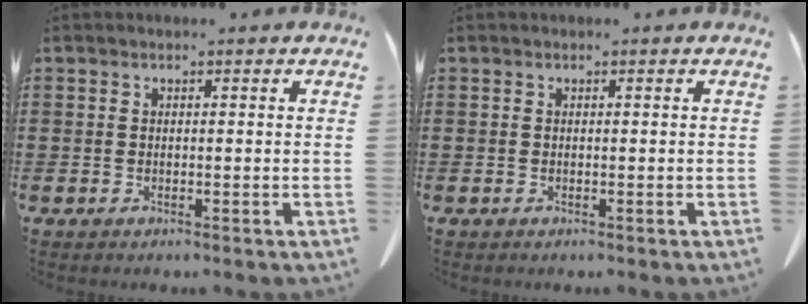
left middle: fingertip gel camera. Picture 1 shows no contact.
{"total": 0.0}